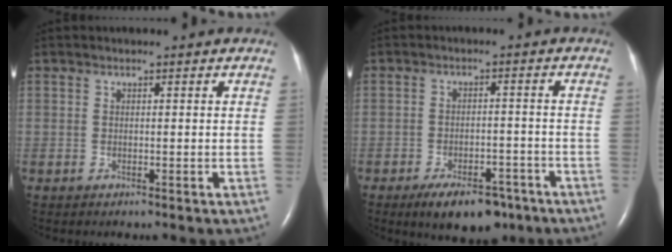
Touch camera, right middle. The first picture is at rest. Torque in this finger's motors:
{"motor_torque": [0.81, -0.80, 0.13, 0.04]}